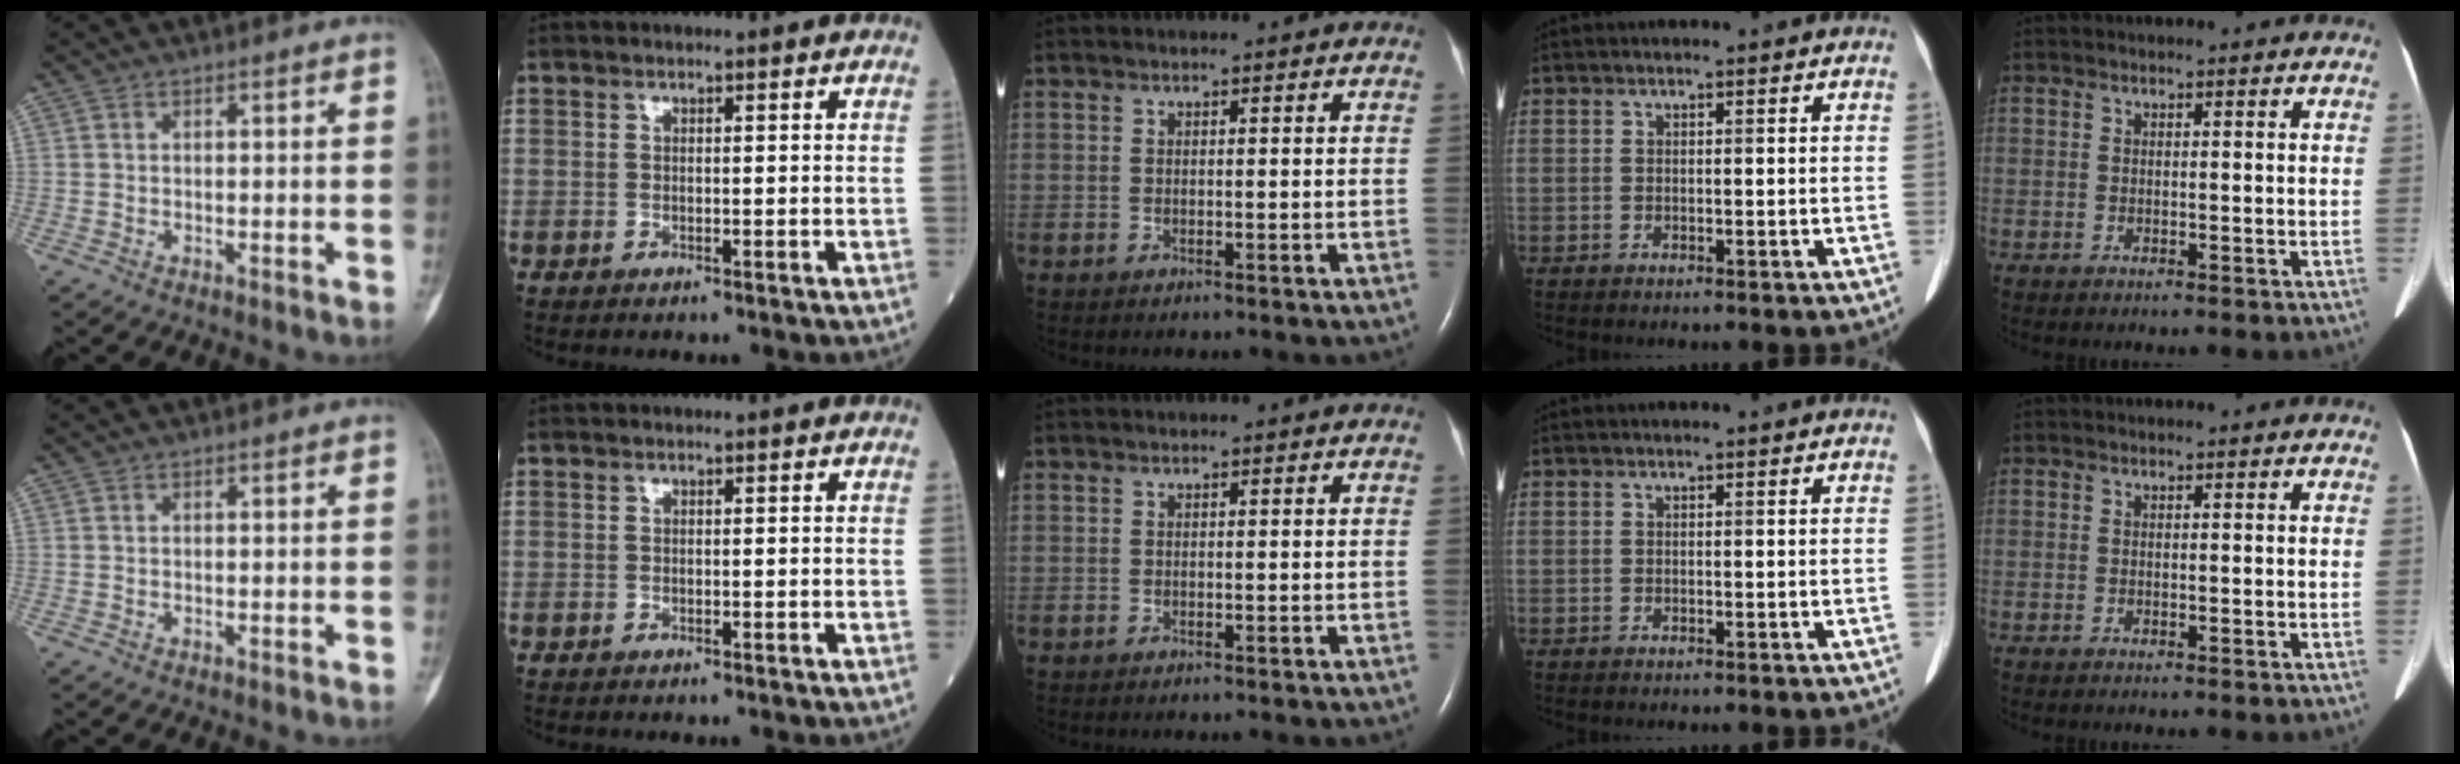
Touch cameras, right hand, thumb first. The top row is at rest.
{}